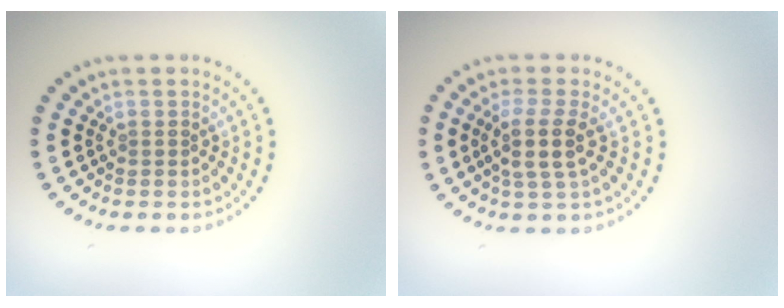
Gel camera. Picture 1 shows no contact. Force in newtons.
{"total": 2.7, "press": 2.2, "slide": 1.6}